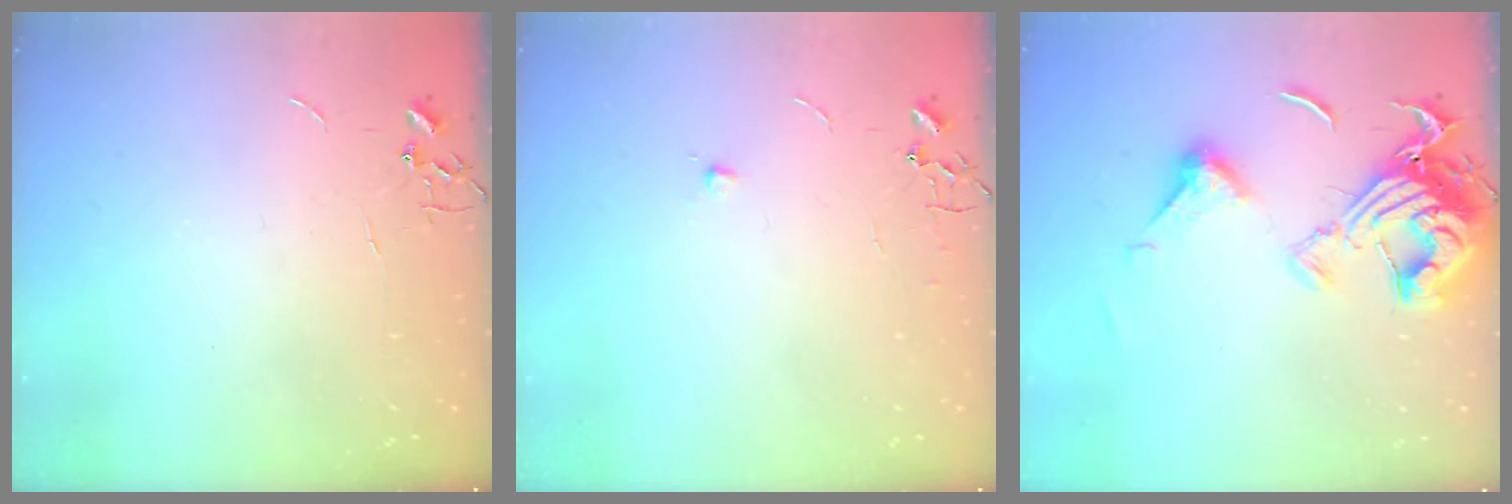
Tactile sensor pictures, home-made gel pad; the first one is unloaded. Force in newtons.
{"total": 5.1, "press": 5.1, "slide": 0.6}
{"total": 16.0, "press": 16.0, "slide": 1.0}